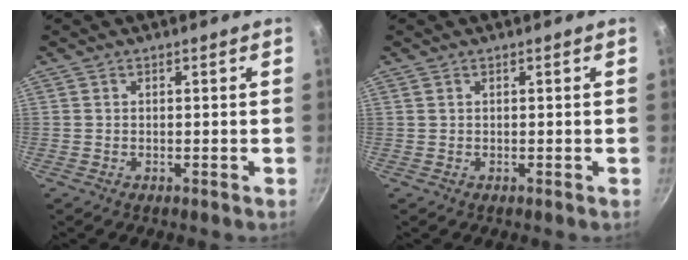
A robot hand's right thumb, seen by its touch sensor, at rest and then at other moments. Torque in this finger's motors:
{"motor_torque": [0.26, 0.75, 0.44, -0.09, -0.05]}